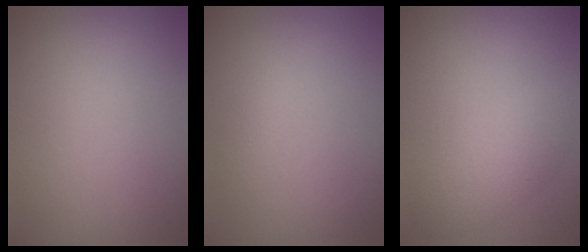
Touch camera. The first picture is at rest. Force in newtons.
{"total": 1.0, "press": 1.0, "slide": 0.0}
{"total": 3.2, "press": 3.2, "slide": 0.1}